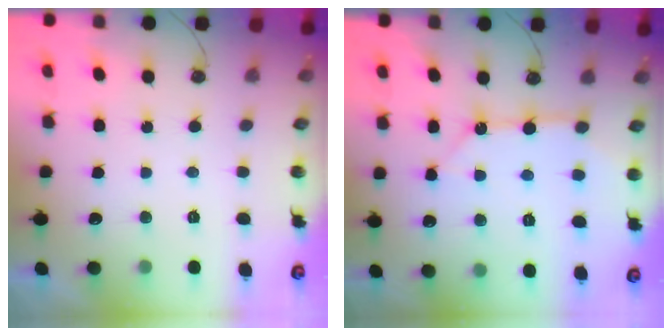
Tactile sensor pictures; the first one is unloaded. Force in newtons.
{"total": 10.2, "press": 10.1, "slide": 1.0}